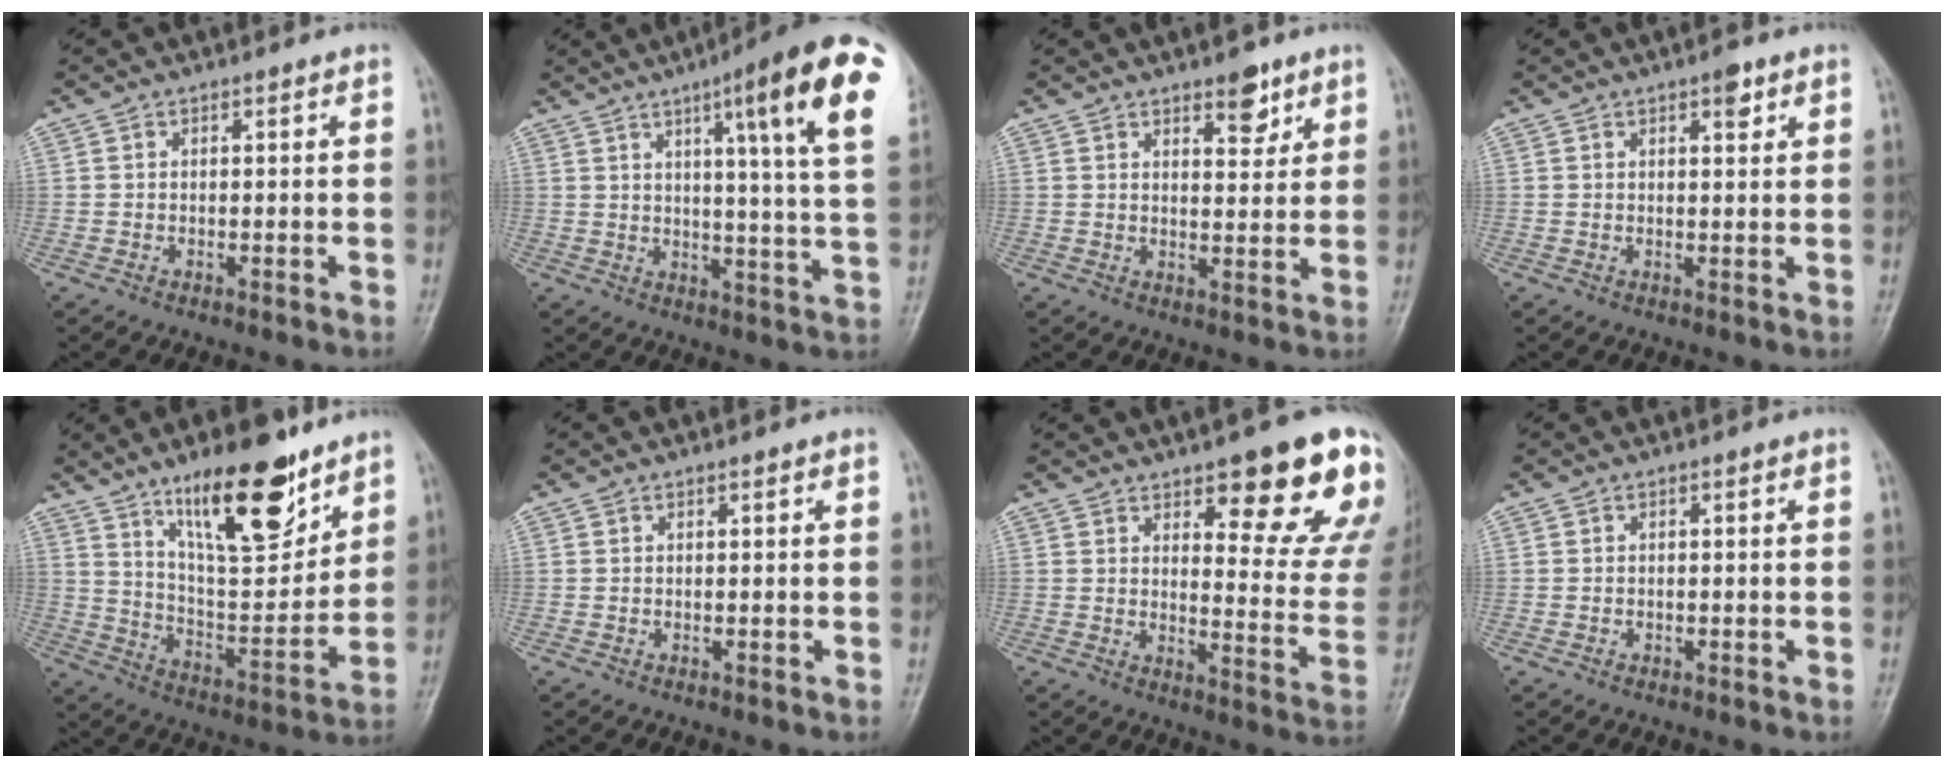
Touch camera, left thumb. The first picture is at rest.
{"total": 19.7, "force": [8.6, 2.1, 17.7], "torque": [-0.224, -0.021, 0.107]}
{"total": 5.1, "force": [3.3, 2.3, 3.1], "torque": [-0.021, -0.020, 0.046]}
{"total": 2.6, "force": [1.6, 1.0, 1.9], "torque": [-0.019, -0.006, 0.020]}
{"total": 19.1, "force": [12.4, 6.3, 13.0], "torque": [-0.164, -0.078, 0.215]}
{"total": 0.0}
{"total": 18.3, "force": [10.7, 5.6, 13.7], "torque": [-0.126, -0.063, 0.143]}
{"total": 0.0}